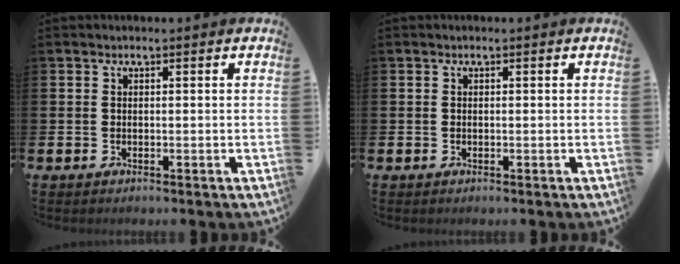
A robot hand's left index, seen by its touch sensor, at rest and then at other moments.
{"total": 0.0}